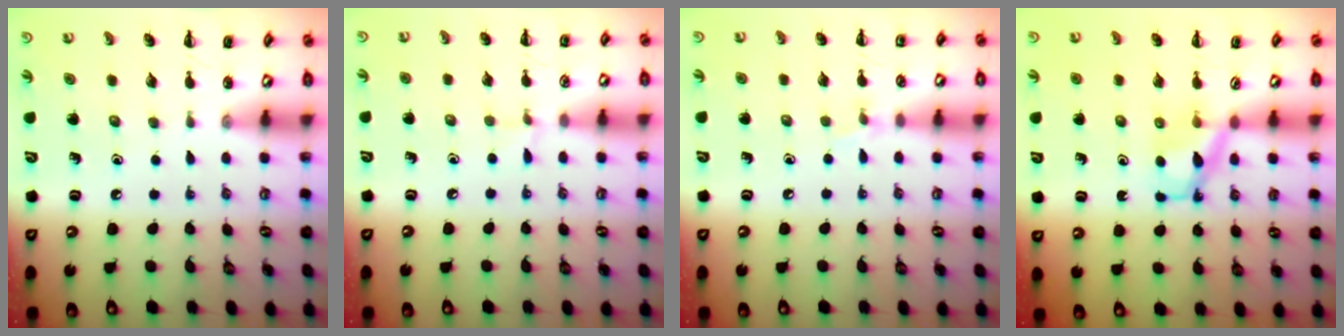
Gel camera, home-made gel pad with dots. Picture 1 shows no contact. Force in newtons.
{"total": 4.5, "press": 4.2, "slide": 1.5}
{"total": 4.7, "press": 4.4, "slide": 1.6}
{"total": 4.1, "press": 4.0, "slide": 0.8}